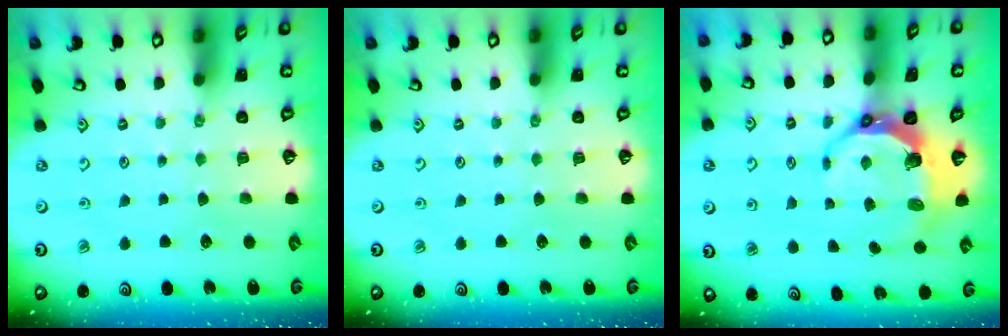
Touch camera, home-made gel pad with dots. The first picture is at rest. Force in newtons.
{"total": 0.0}
{"total": 9.1, "press": 7.6, "slide": 5.1}